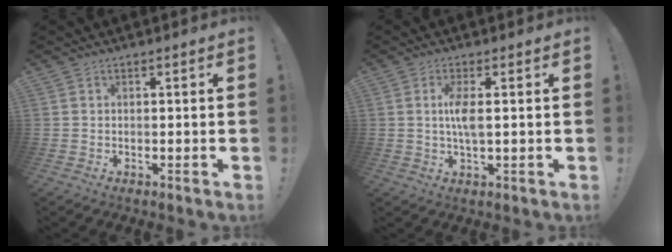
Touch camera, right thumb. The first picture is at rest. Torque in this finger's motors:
{"motor_torque": [2.47, 2.54, 0.80, -0.05, 0.01]}